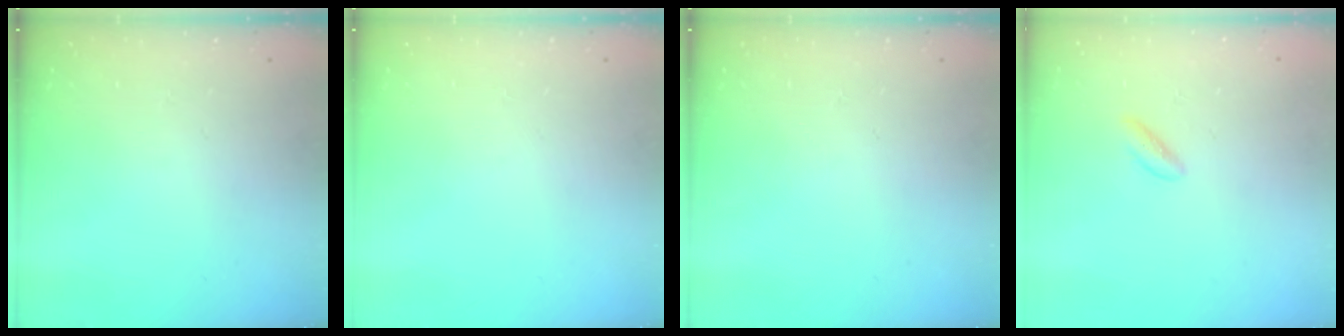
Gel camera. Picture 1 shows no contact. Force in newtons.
{"total": 0.0}
{"total": 0.0}
{"total": 1.6, "press": 1.6, "slide": 0.4}